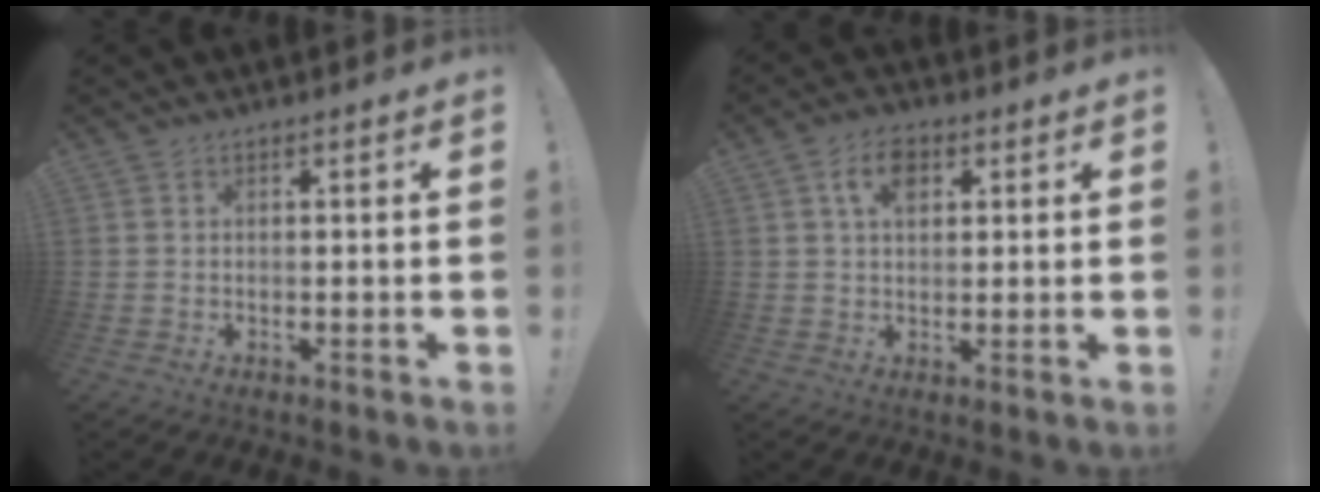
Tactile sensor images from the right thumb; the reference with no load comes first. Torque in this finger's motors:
{"motor_torque": [0.26, 0.24, 0.02, -0.01, 0.00]}